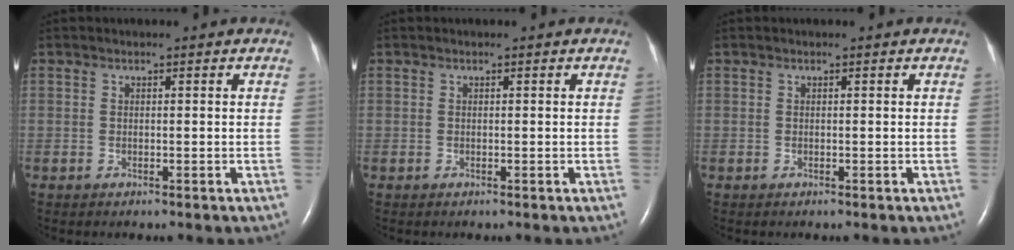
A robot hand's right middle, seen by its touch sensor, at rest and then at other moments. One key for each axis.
{"total": 0.0}
{"total": 0.0}